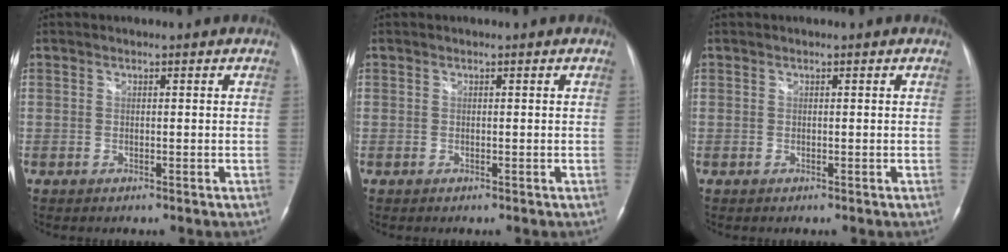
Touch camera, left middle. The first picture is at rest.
{"total": 0.0}
{"total": 0.0}